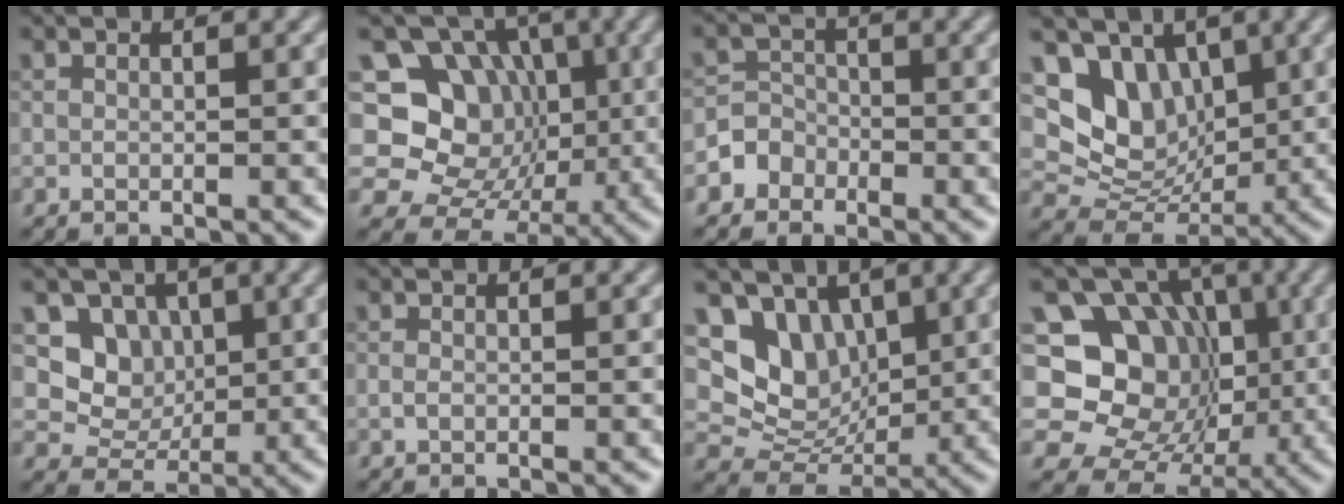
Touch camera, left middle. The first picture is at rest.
{"total": 11.6, "force": [1.3, 10.2, 5.4], "torque": [-0.072, 0.023, -0.013]}
{"total": 2.3, "force": [-1.4, 1.9, 0.1], "torque": [0.023, 0.011, -0.036]}
{"total": 7.4, "force": [2.6, 5.8, 3.7], "torque": [-0.067, -0.010, 0.039]}
{"total": 4.1, "force": [0.9, 3.6, 1.7], "torque": [-0.027, -0.008, 0.005]}
{"total": 0.5, "force": [-0.2, 0.3, 0.4], "torque": [-0.008, -0.001, -0.003]}
{"total": 6.5, "force": [2.3, 5.2, 3.3], "torque": [-0.052, -0.009, 0.028]}
{"total": 14.2, "force": [1.1, 12.4, 6.9], "torque": [-0.102, 0.034, -0.012]}